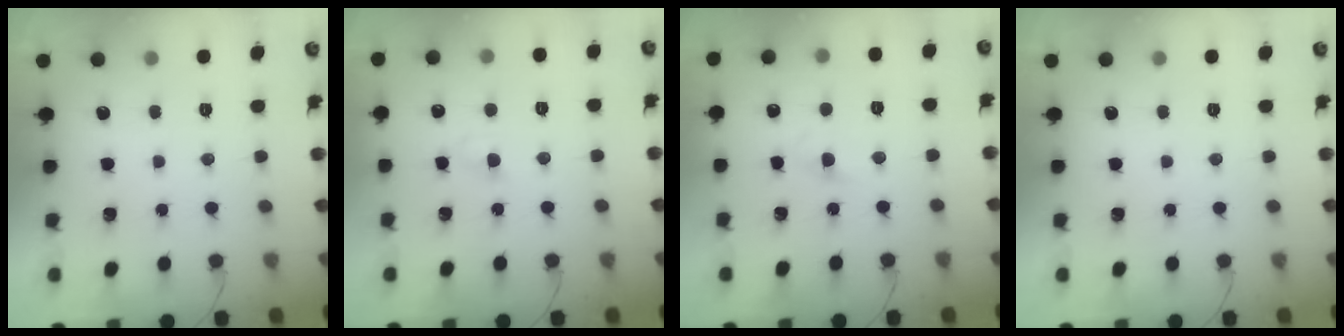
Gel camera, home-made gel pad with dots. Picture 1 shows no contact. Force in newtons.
{"total": 2.7, "press": 2.6, "slide": 1.0}
{"total": 3.0, "press": 2.8, "slide": 1.1}
{"total": 0.0}